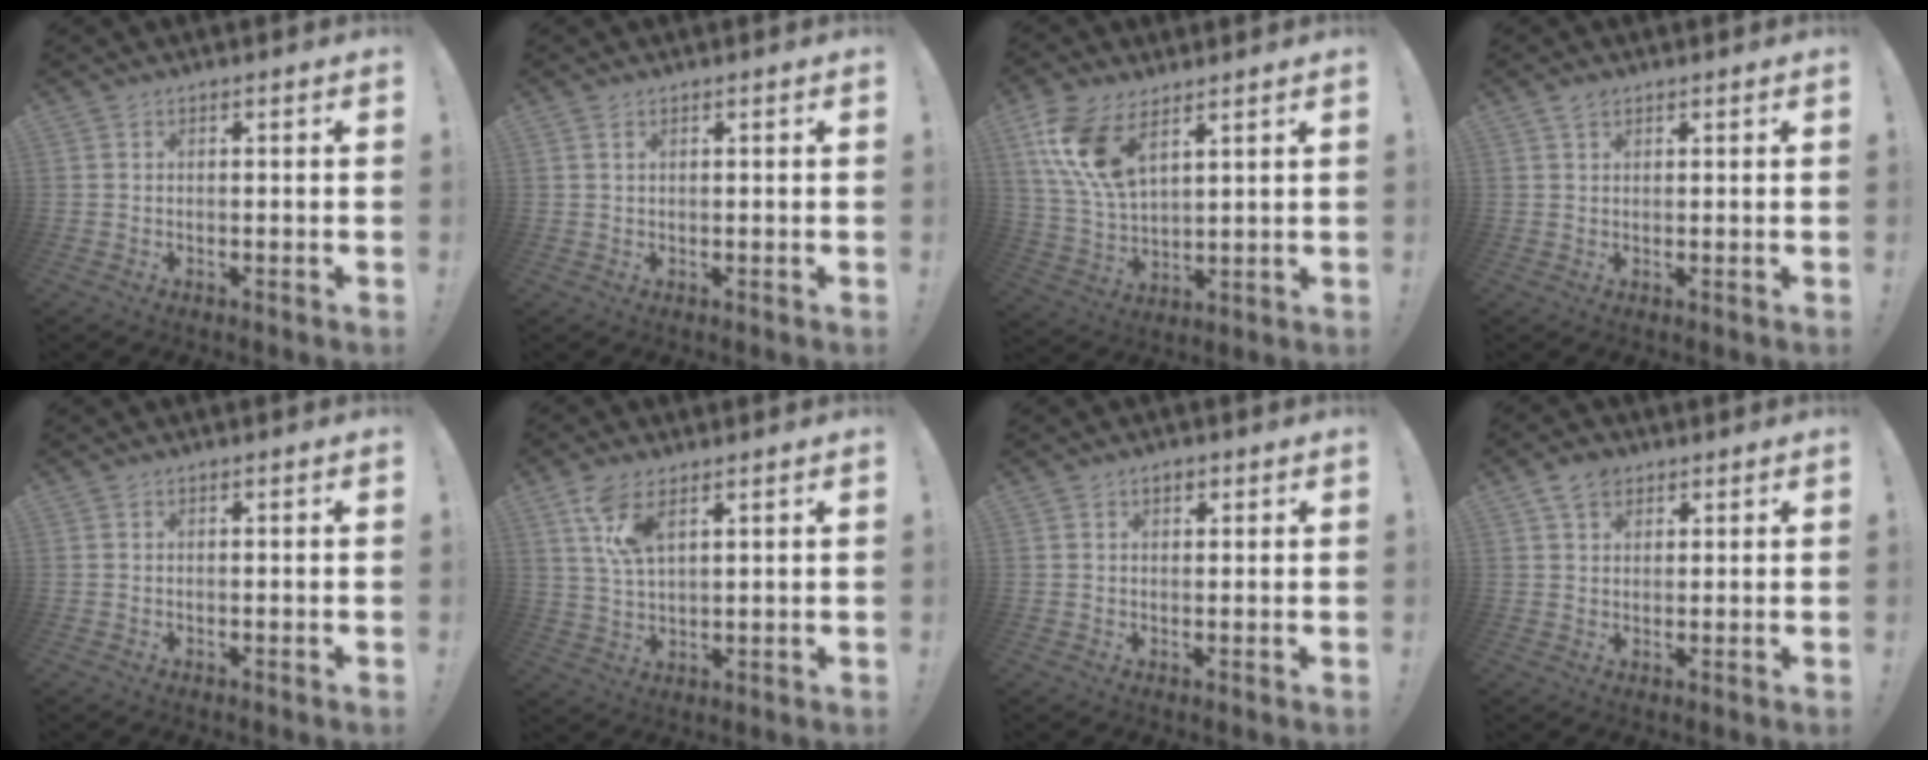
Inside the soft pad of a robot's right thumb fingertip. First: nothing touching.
{"total": 1.2, "force": [0.6, 0.5, 0.9], "torque": [-0.017, 0.001, 0.010]}
{"total": 13.4, "force": [7.5, 6.4, 9.1], "torque": [-0.201, -0.028, 0.140]}
{"total": 1.9, "force": [1.3, 1.0, 0.9], "torque": [-0.016, -0.001, 0.025]}
{"total": 0.0}
{"total": 8.4, "force": [4.7, 3.5, 6.1], "torque": [-0.123, -0.014, 0.085]}
{"total": 1.9, "force": [1.0, 1.2, 1.1], "torque": [-0.012, -0.002, 0.015]}
{"total": 5.2, "force": [2.9, 3.5, 2.4], "torque": [-0.036, -0.005, 0.054]}